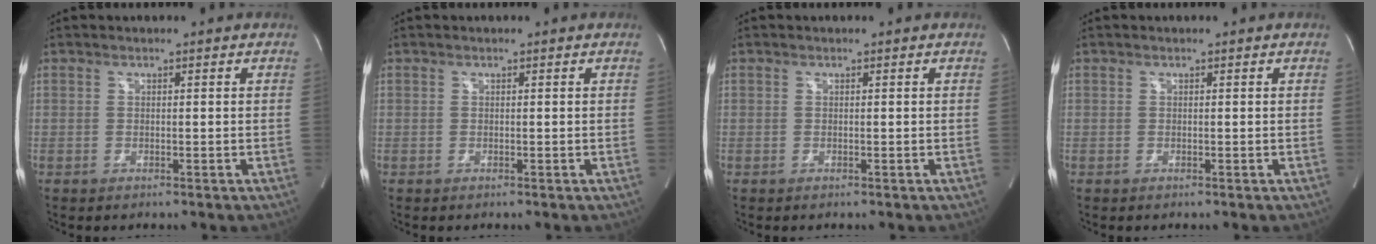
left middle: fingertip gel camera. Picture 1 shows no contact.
{"total": 0.0}
{"total": 0.0}
{"total": 0.0}